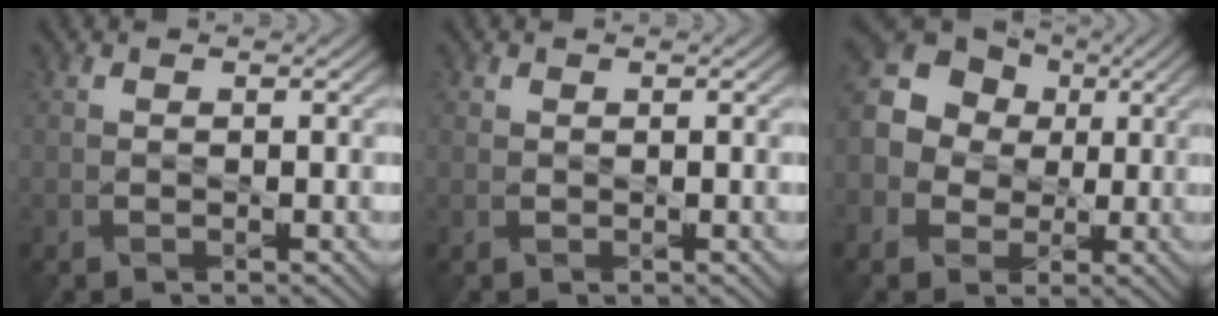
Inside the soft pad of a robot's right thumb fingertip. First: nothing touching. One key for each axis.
{"total": 0.5, "fx": 0.3, "fy": 0.4, "fz": 0.1, "tx": -0.004, "ty": -0.003, "tz": 0.008}
{"total": 15.0, "fx": 1.5, "fy": 13.6, "fz": 6.3, "tx": -0.188, "ty": 0.036, "tz": -0.013}